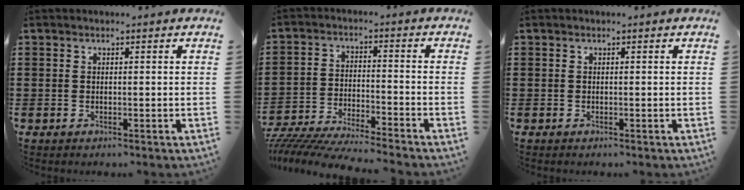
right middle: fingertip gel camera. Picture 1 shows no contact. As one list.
[{"total": 6.5, "force": [-6.4, -0.2, 1.2], "torque": [-0.034, -0.007, -0.128]}, {"total": 0.0}]